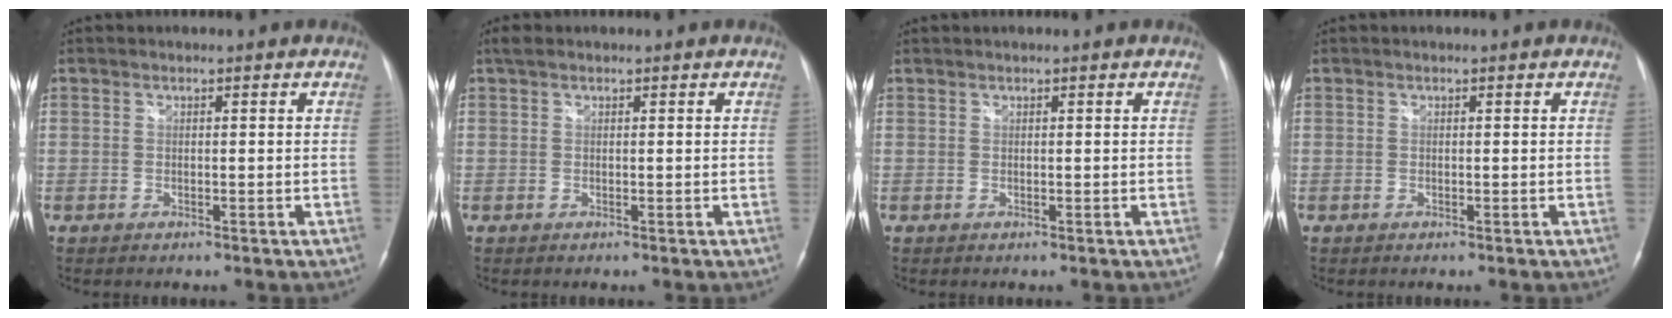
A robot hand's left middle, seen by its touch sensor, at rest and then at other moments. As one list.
[{"total": 1.3, "force": [0.9, 0.6, 0.7], "torque": [-0.015, 0.020, 0.017]}, {"total": 0.0}, {"total": 0.0}]